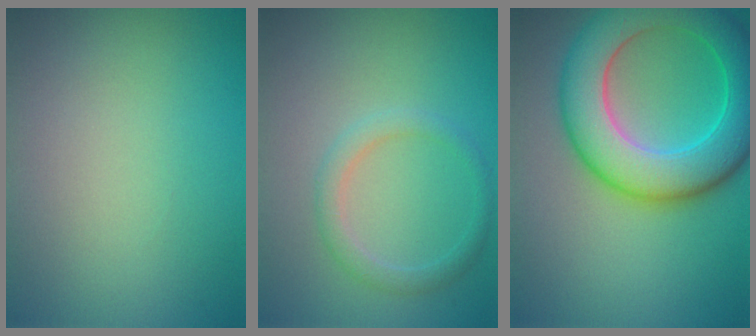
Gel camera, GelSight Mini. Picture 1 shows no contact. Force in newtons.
{"total": 1.9, "press": 1.9, "slide": 0.2}
{"total": 9.4, "press": 9.4, "slide": 0.3}